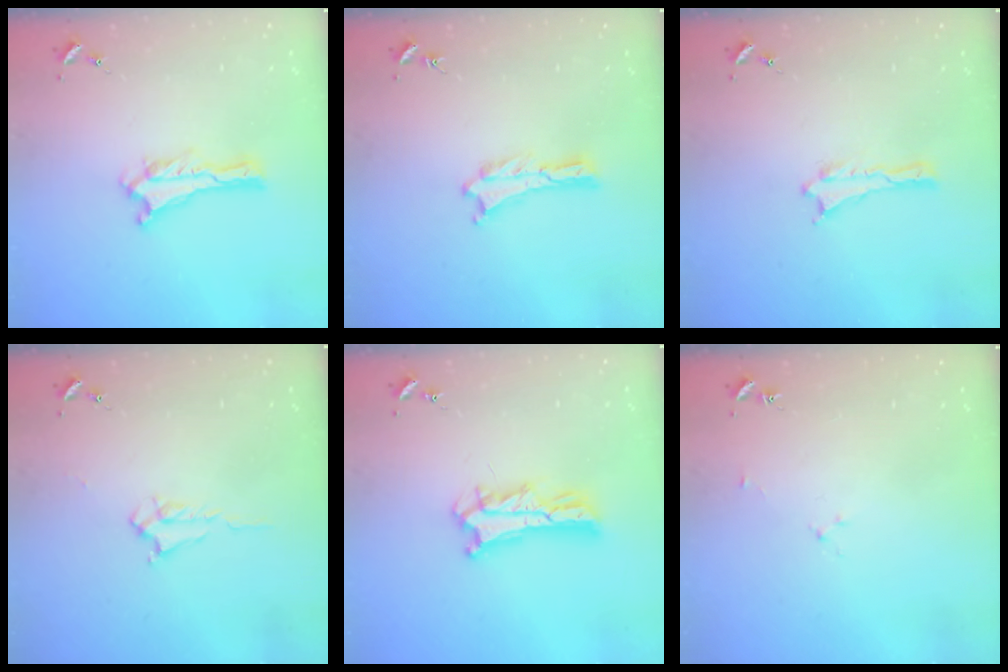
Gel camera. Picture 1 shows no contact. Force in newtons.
{"total": 0.0}
{"total": 0.0}
{"total": 1.7, "press": 1.7, "slide": 0.3}
{"total": 5.2, "press": 5.2, "slide": 0.5}
{"total": 1.9, "press": 1.9, "slide": 0.3}